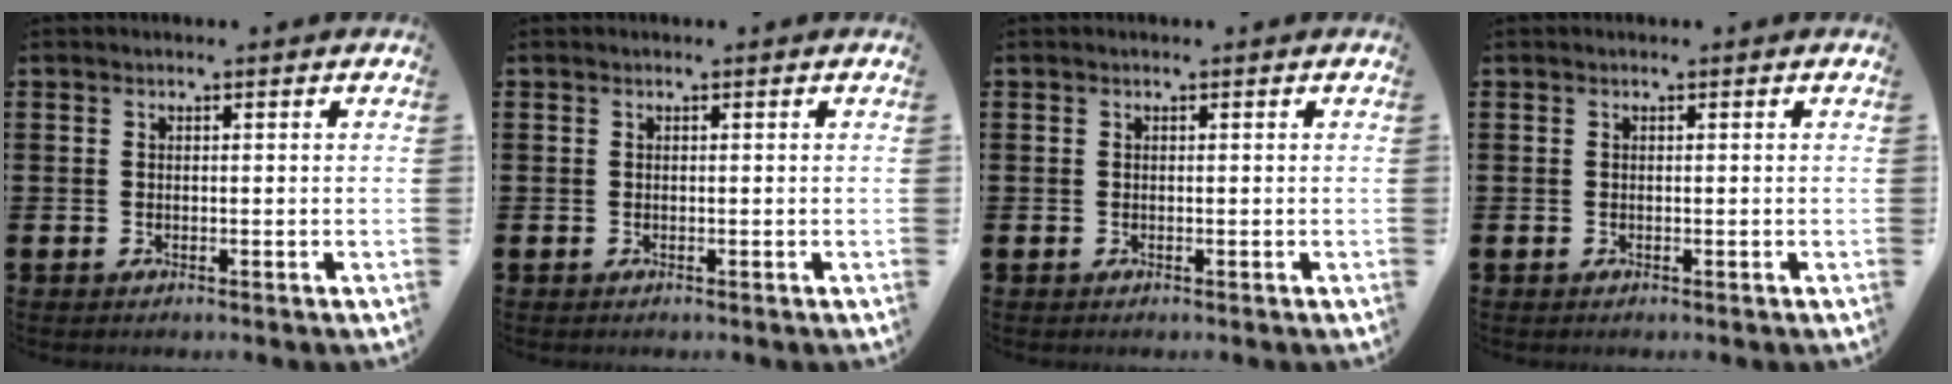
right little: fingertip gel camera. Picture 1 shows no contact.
{"total": 0.0}
{"total": 0.0}
{"total": 0.0}